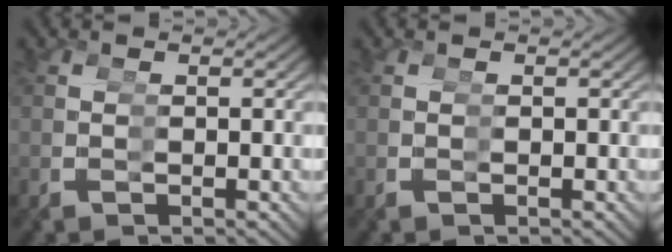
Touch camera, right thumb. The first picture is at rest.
{"total": 0.0}